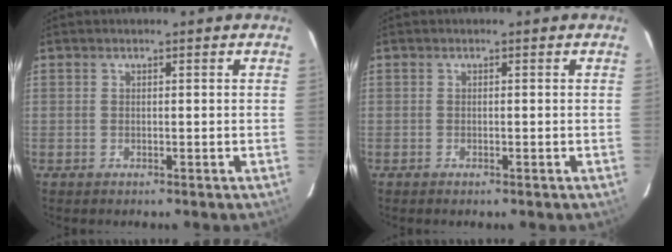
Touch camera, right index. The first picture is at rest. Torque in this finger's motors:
{"motor_torque": [0.05, 0.00, 0.14, 0.01]}